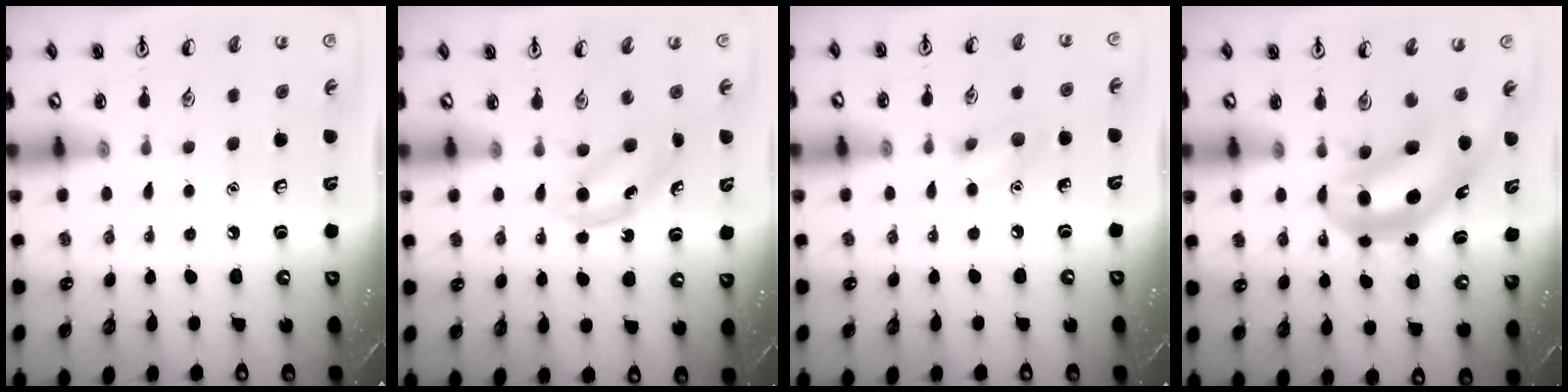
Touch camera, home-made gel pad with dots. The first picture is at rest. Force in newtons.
{"total": 4.0, "press": 3.9, "slide": 0.7}
{"total": 6.9, "press": 6.6, "slide": 2.0}
{"total": 6.3, "press": 6.1, "slide": 1.4}